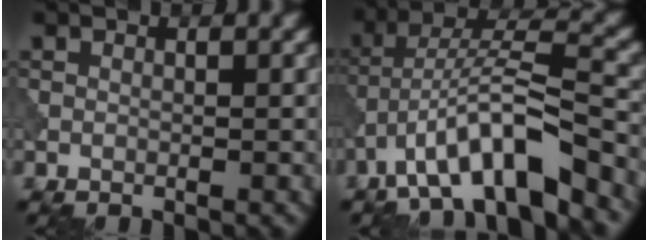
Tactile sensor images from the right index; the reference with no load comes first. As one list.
[{"total": 9.0, "force": [-5.7, 2.0, 6.7], "torque": [-0.109, 0.018, -0.102]}]